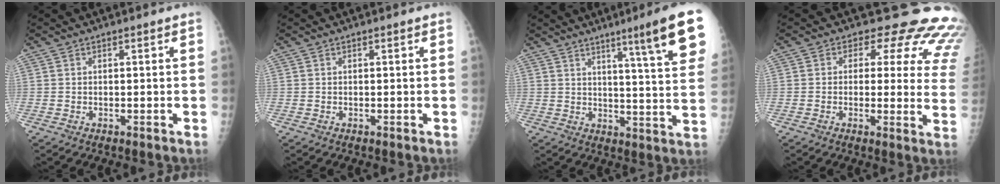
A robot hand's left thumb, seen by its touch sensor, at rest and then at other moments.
{"total": 0.0}
{"total": 14.8, "force": [8.1, 0.6, 12.4], "torque": [-0.158, -0.039, 0.108]}
{"total": 16.9, "force": [11.9, 8.4, 8.5], "torque": [-0.042, -0.056, 0.098]}